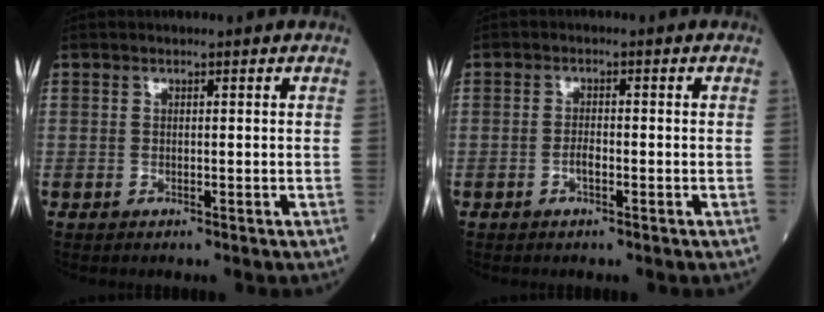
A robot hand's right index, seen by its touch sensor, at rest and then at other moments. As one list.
[{"total": 1.6, "force": [-0.7, 0.5, 1.3], "torque": [-0.027, 0.002, -0.014]}]